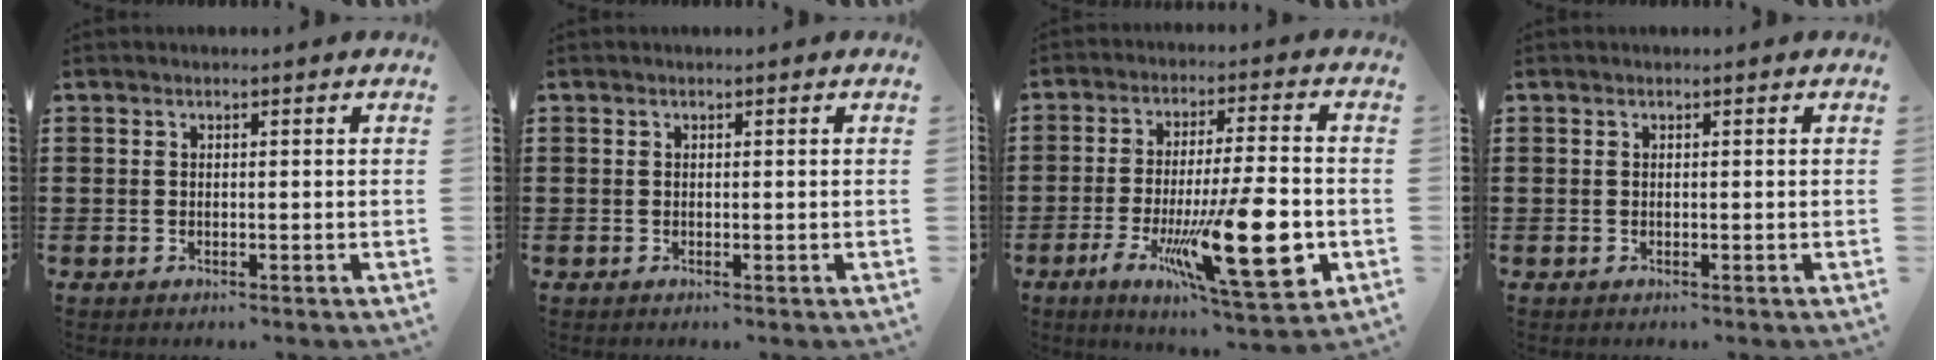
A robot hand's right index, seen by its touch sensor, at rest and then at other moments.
{"total": 0.0}
{"total": 20.1, "force": [-6.2, 5.3, 18.3], "torque": [-0.318, -0.010, -0.082]}
{"total": 0.0}